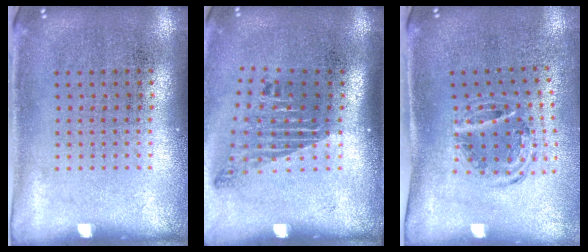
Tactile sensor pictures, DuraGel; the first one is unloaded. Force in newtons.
{"total": 1.8, "press": 1.2, "slide": 1.4}
{"total": 1.1, "press": 1.0, "slide": 0.3}